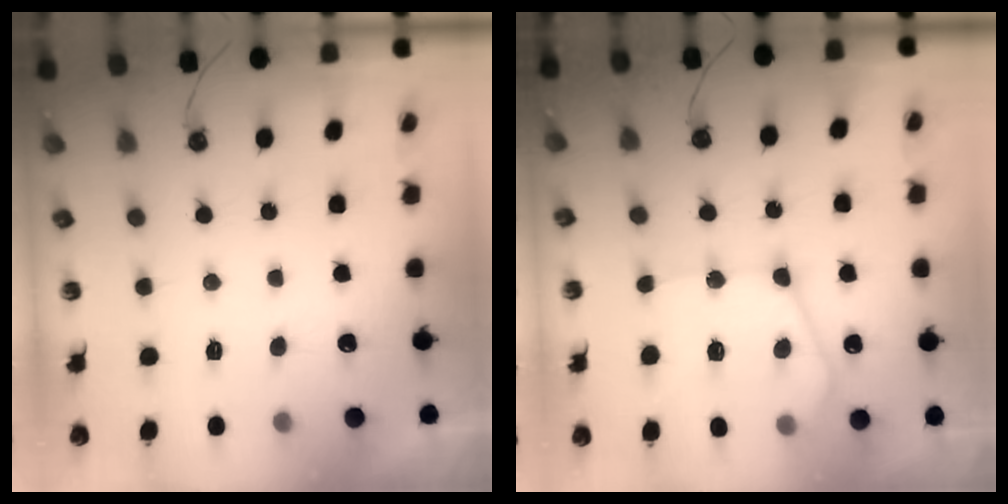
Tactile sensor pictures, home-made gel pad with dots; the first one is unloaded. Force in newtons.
{"total": 17.8, "press": 17.7, "slide": 1.7}